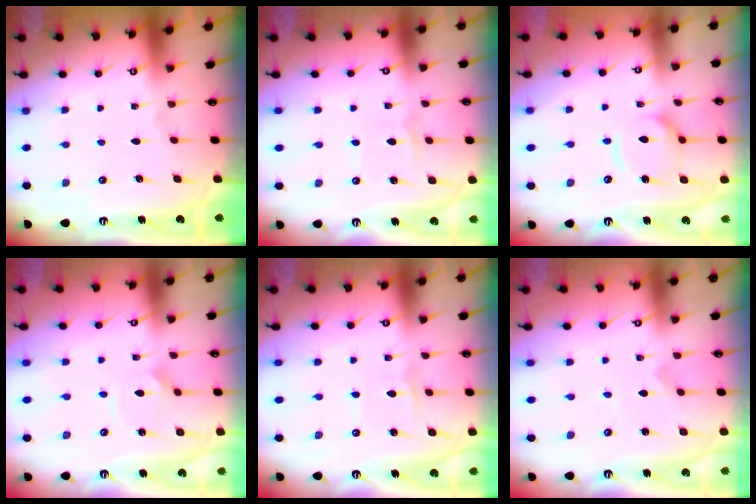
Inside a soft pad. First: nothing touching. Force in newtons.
{"total": 2.1, "press": 2.1, "slide": 0.2}
{"total": 9.7, "press": 9.6, "slide": 0.9}
{"total": 2.4, "press": 2.4, "slide": 0.0}
{"total": 2.1, "press": 2.1, "slide": 0.2}
{"total": 0.0}